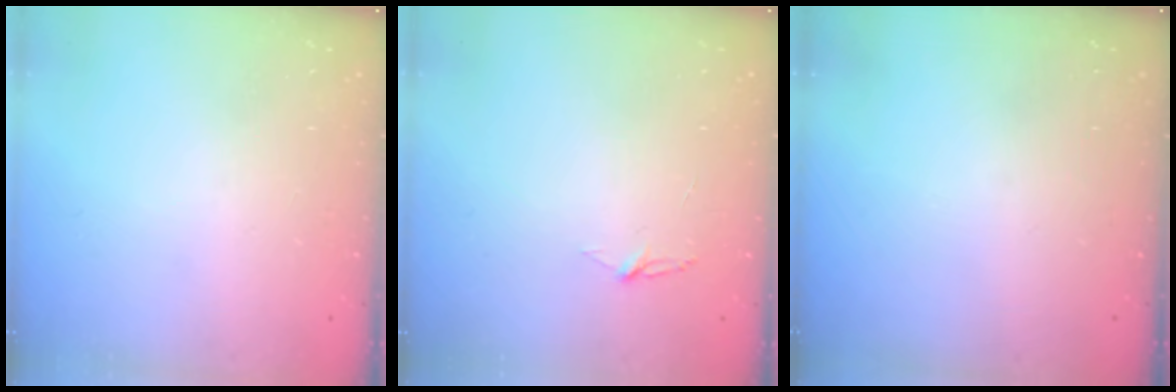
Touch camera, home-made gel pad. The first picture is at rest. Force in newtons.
{"total": 3.8, "press": 3.8, "slide": 0.4}
{"total": 0.0}